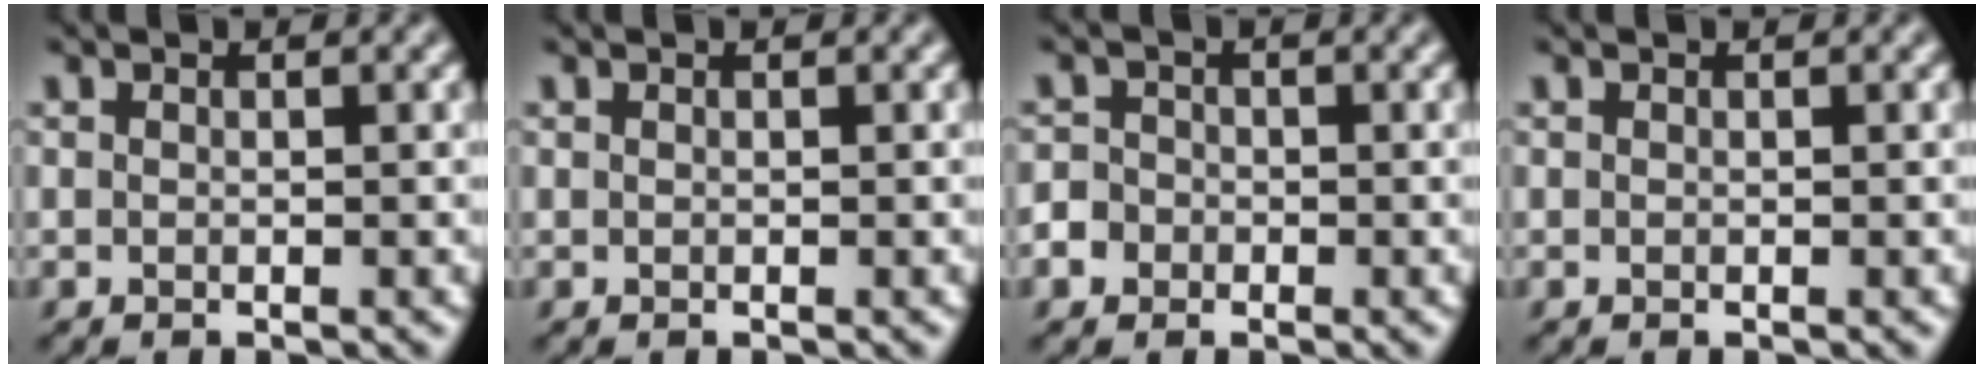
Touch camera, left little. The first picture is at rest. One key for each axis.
{"total": 0.0}
{"total": 4.9, "fx": -2.4, "fy": 4.1, "fz": 1.1, "tx": -0.016, "ty": 0.001, "tz": -0.068}
{"total": 0.0}